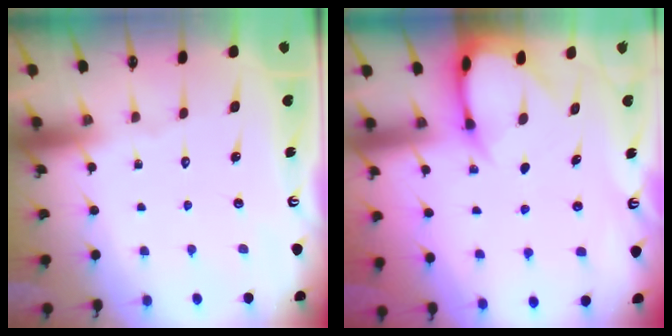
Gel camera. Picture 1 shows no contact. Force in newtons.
{"total": 4.2, "press": 4.1, "slide": 0.6}